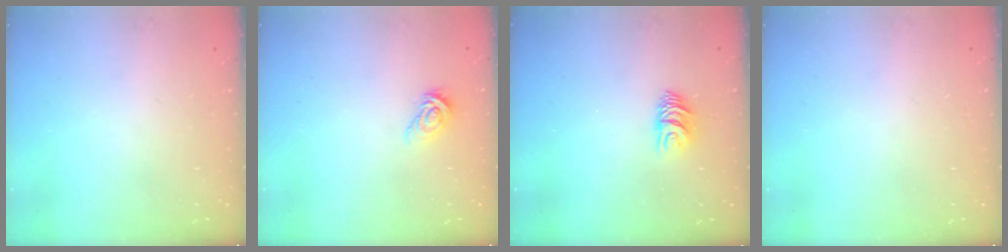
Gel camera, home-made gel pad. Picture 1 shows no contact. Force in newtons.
{"total": 7.2, "press": 7.1, "slide": 0.3}
{"total": 7.0, "press": 7.0, "slide": 0.6}
{"total": 0.0}